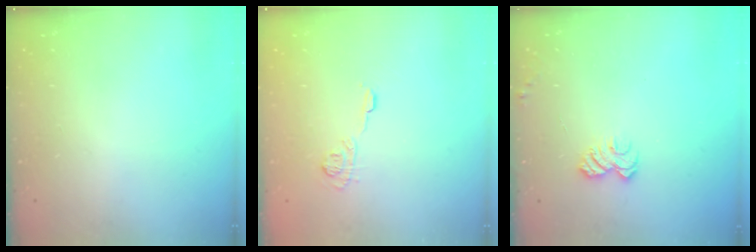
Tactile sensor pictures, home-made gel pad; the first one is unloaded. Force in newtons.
{"total": 7.8, "press": 7.8, "slide": 0.6}
{"total": 5.5, "press": 5.4, "slide": 0.5}